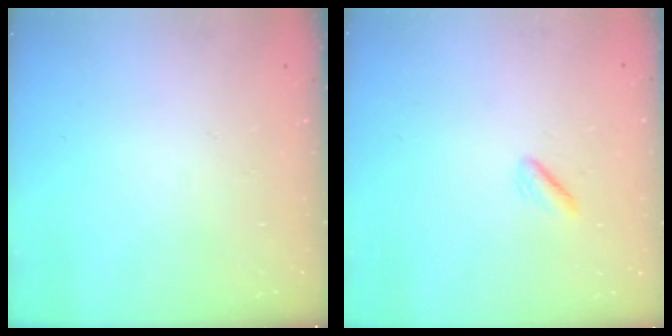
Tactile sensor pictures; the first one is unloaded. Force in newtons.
{"total": 0.8, "press": 0.4, "slide": 0.6}